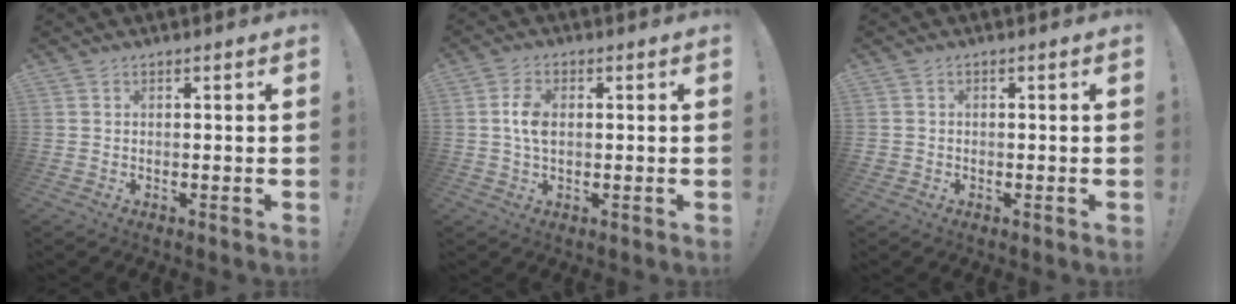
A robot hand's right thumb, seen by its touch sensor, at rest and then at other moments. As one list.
[{"total": 5.5, "force": [0.4, 3.4, 4.3], "torque": [-0.078, 0.006, 0.006]}, {"total": 1.6, "force": [-0.7, 1.3, 0.6], "torque": [-0.016, 0.007, -0.012]}]